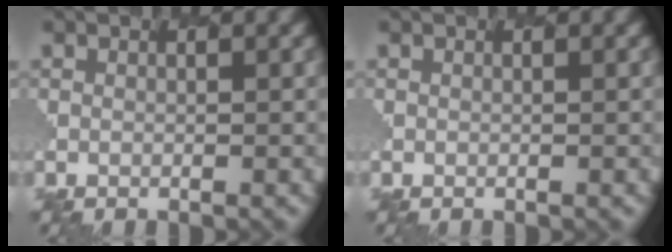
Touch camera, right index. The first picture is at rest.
{"total": 0.0}